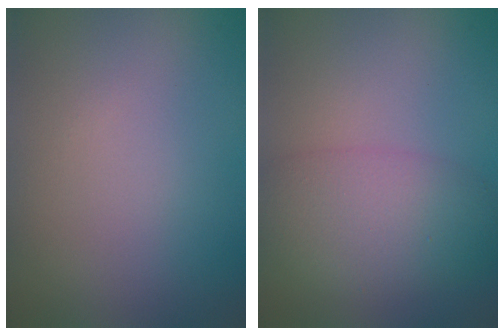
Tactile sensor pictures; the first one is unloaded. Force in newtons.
{"total": 5.5, "press": 5.5, "slide": 0.1}